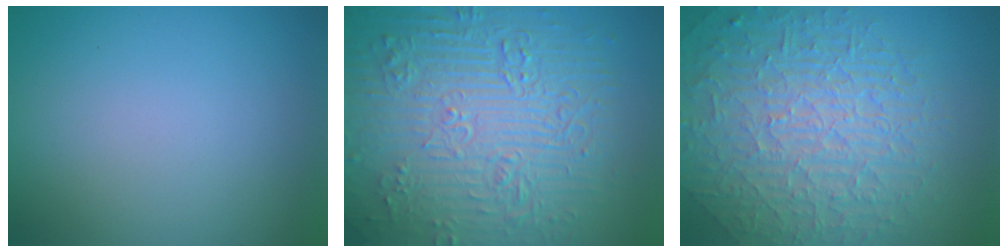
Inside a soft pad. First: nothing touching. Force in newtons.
{"total": 11.8, "press": 7.8, "slide": 8.8}
{"total": 10.0, "press": 6.3, "slide": 7.7}